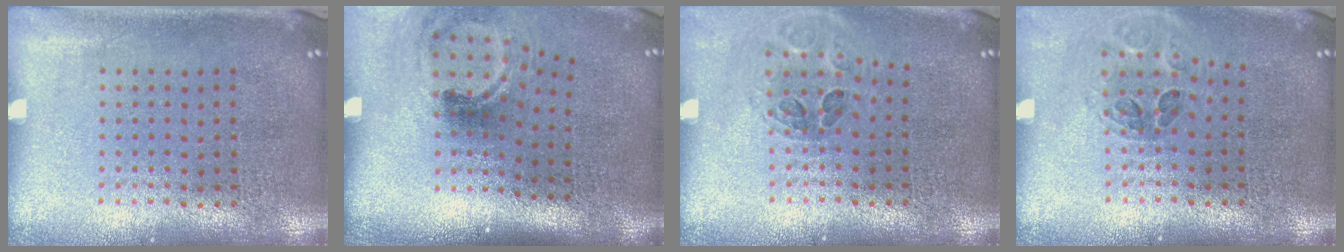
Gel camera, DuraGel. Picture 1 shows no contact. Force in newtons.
{"total": 2.0, "press": 1.3, "slide": 1.5}
{"total": 1.0, "press": 1.0, "slide": 0.1}
{"total": 1.0, "press": 1.0, "slide": 0.1}